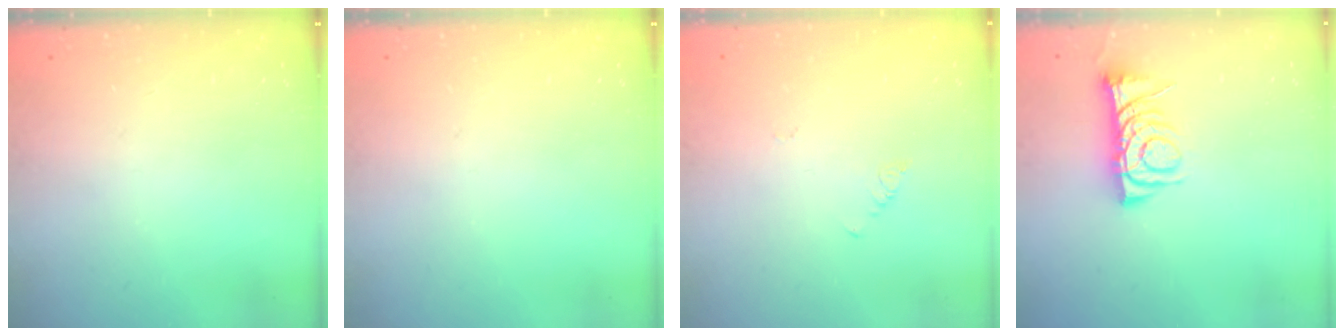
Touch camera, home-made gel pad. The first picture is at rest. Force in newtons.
{"total": 0.0}
{"total": 1.9, "press": 1.9, "slide": 0.4}
{"total": 8.0, "press": 7.9, "slide": 1.1}